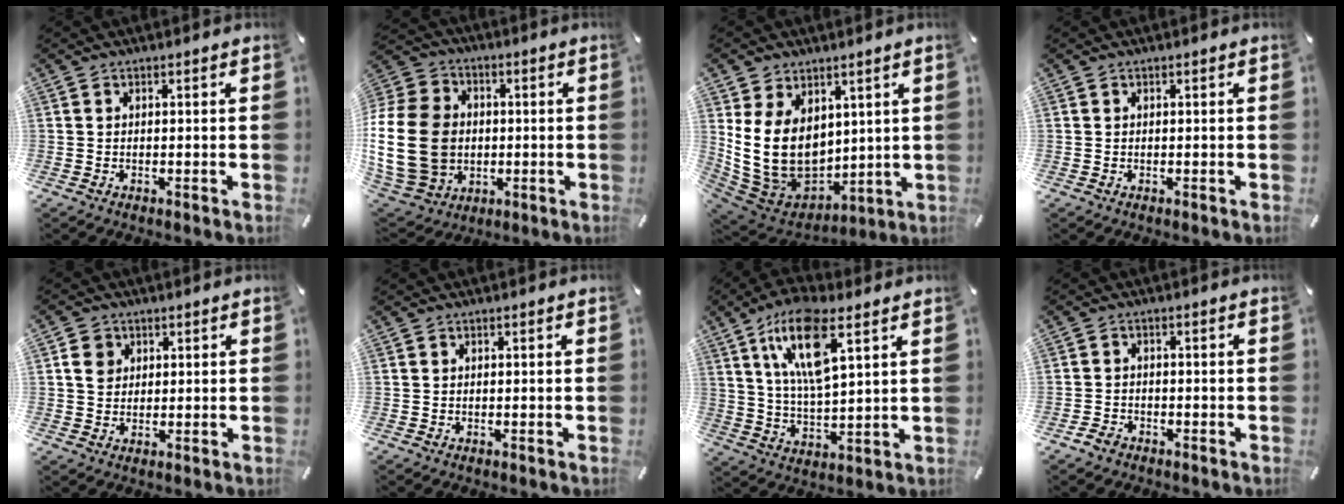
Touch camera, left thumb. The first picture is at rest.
{"total": 22.2, "force": [-1.5, 17.9, 13.0], "torque": [-0.267, 0.011, -0.017]}
{"total": 16.5, "force": [3.0, 13.0, 9.7], "torque": [-0.211, -0.043, 0.064]}
{"total": 0.0}
{"total": 4.2, "force": [1.3, 3.9, 1.2], "torque": [-0.011, 0.000, 0.021]}
{"total": 0.0}
{"total": 14.9, "force": [8.3, 5.0, 11.3], "torque": [-0.230, -0.021, 0.141]}
{"total": 2.3, "force": [-1.8, 1.2, 0.5], "torque": [-0.016, 0.007, -0.039]}